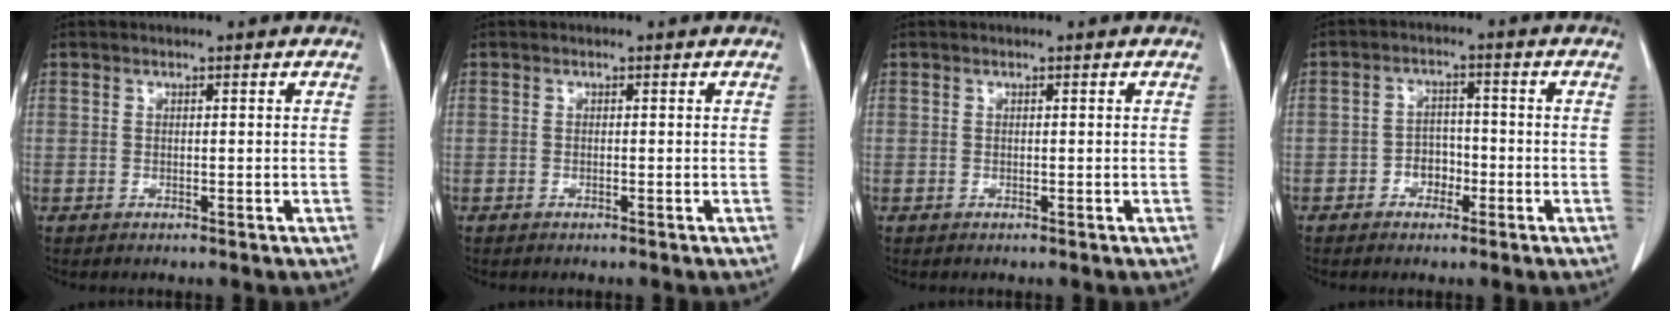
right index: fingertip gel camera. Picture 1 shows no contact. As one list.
[{"total": 0.0}, {"total": 0.0}, {"total": 3.4, "force": [-1.6, 2.5, 1.7], "torque": [-0.020, 0.008, -0.028]}]